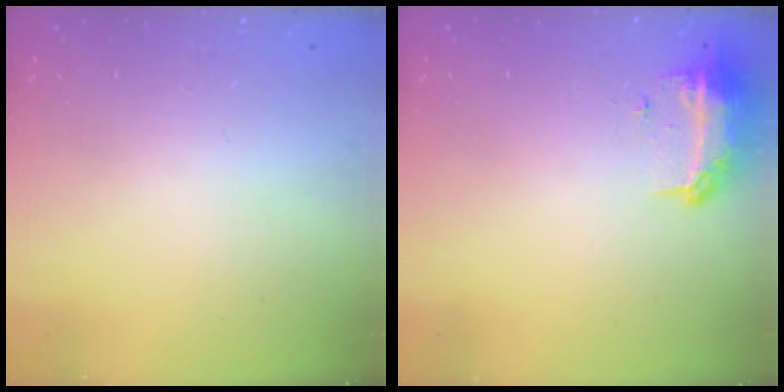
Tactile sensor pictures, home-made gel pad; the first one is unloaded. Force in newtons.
{"total": 8.7, "press": 8.5, "slide": 1.8}